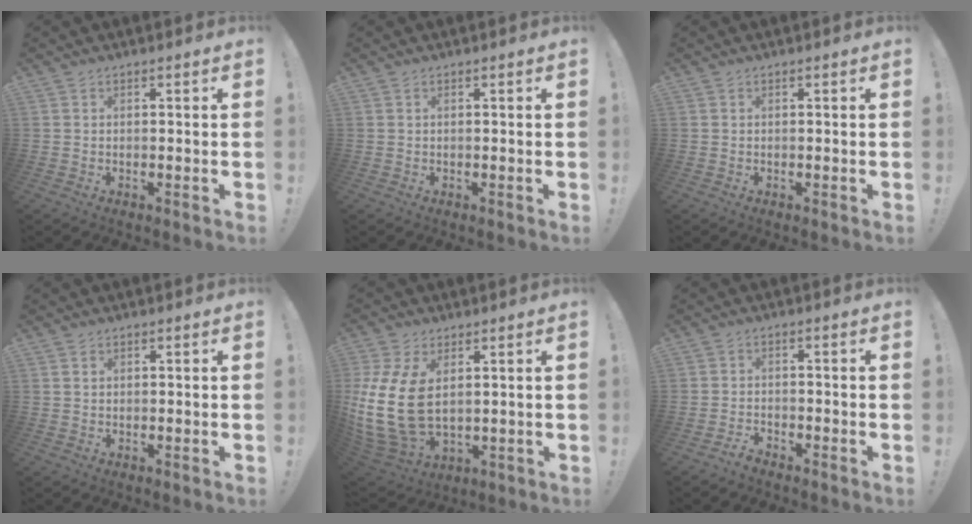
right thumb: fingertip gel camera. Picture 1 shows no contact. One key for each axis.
{"total": 0.0}
{"total": 0.0}
{"total": 0.9, "fx": 0.5, "fy": 0.6, "fz": 0.3, "tx": -0.002, "ty": 0.000, "tz": 0.009}
{"total": 16.1, "fx": 2.5, "fy": 10.1, "fz": 12.2, "tx": -0.259, "ty": -0.019, "tz": 0.054}
{"total": 2.5, "fx": -2.3, "fy": 0.2, "fz": 0.8, "tx": -0.013, "ty": 0.012, "tz": -0.041}